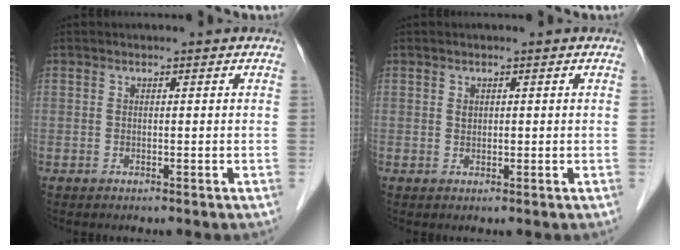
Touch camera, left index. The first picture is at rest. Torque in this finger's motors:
{"motor_torque": [0.09, 0.07, 0.01, 0.00]}